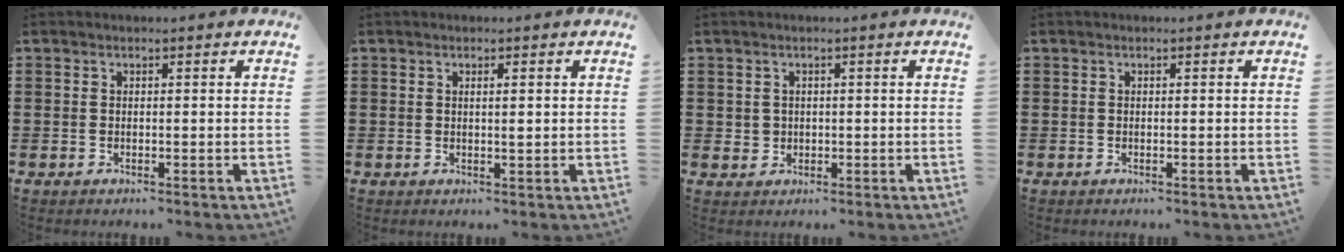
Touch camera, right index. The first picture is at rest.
{"total": 1.2, "force": [0.3, 0.0, 1.1], "torque": [-0.021, -0.001, 0.005]}
{"total": 1.2, "force": [0.3, 1.2, 0.0], "torque": [-0.006, 0.006, 0.005]}
{"total": 0.0}